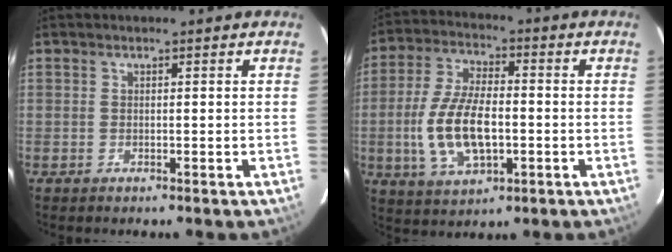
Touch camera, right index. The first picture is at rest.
{"total": 13.7, "force": [-2.3, 6.6, 11.8], "torque": [-0.244, -0.002, -0.037]}